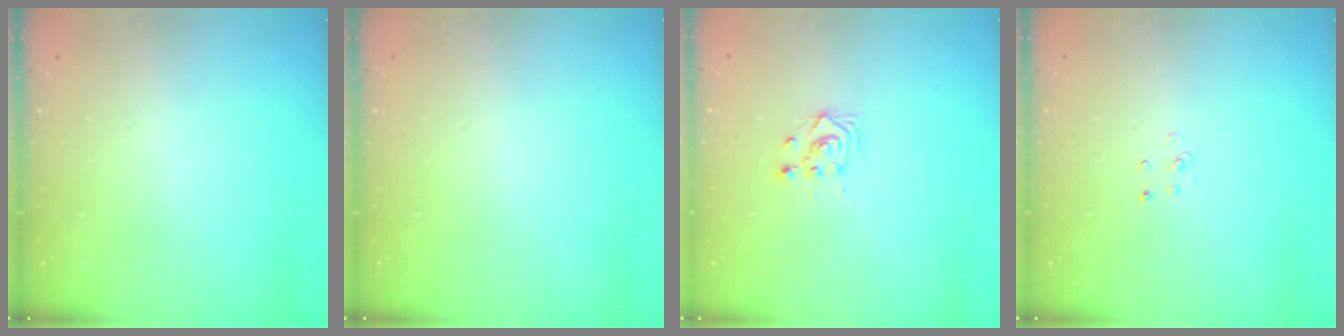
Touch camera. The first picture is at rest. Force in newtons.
{"total": 0.0}
{"total": 3.0, "press": 3.0, "slide": 0.1}
{"total": 3.1, "press": 3.1, "slide": 0.2}